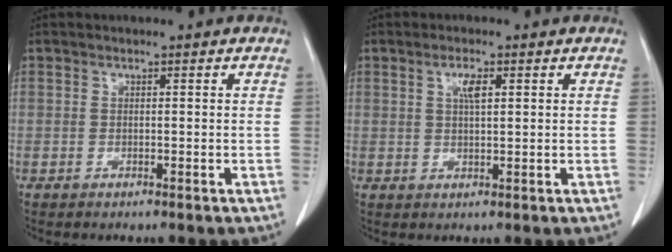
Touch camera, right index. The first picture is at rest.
{"total": 2.7, "force": [1.0, 0.6, 2.4], "torque": [-0.047, 0.000, 0.018]}